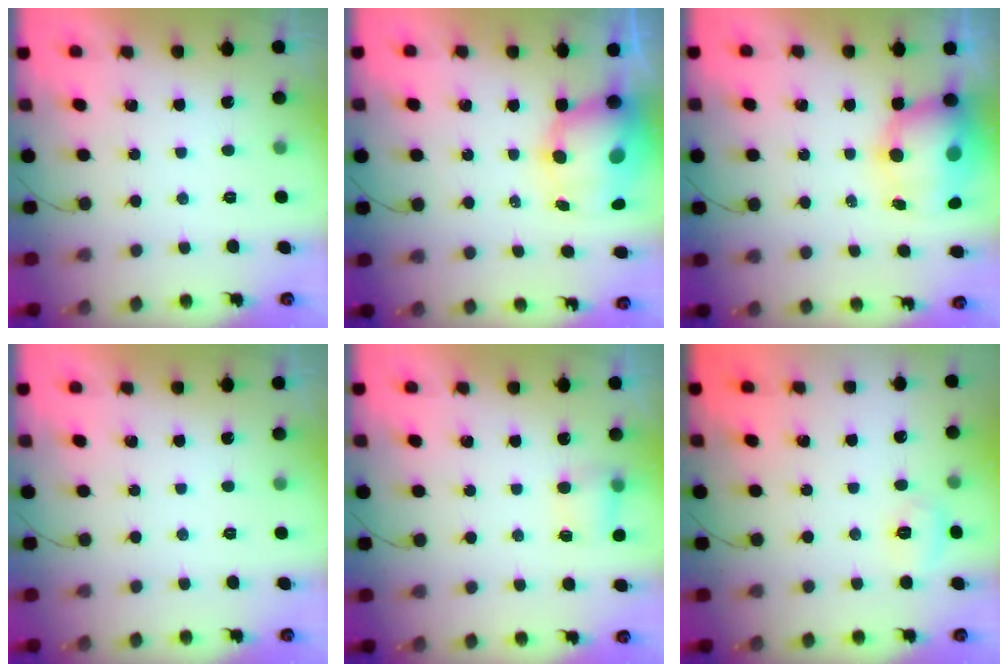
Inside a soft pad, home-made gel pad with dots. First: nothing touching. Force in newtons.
{"total": 11.0, "press": 10.6, "slide": 2.9}
{"total": 10.9, "press": 10.5, "slide": 2.6}
{"total": 0.0}
{"total": 4.5, "press": 4.2, "slide": 1.6}
{"total": 5.1, "press": 4.9, "slide": 1.3}